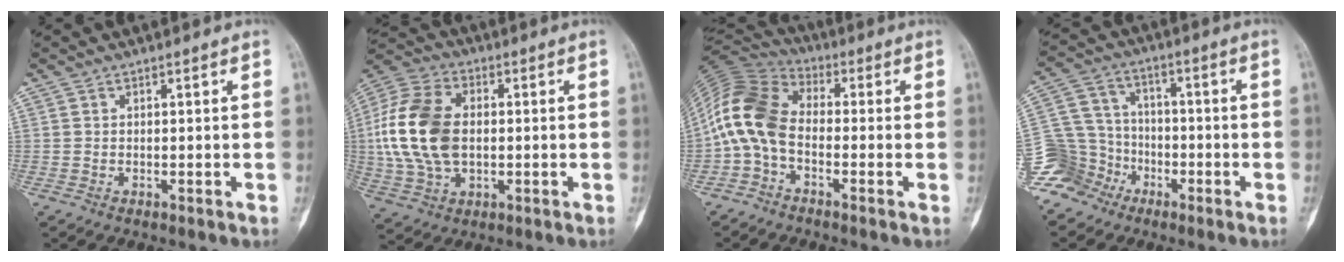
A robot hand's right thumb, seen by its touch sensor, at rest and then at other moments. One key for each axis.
{"total": 17.6, "fx": 0.3, "fy": 11.4, "fz": 13.4, "tx": -0.273, "ty": 0.014, "tz": 0.006}
{"total": 12.1, "fx": -2.2, "fy": 7.7, "fz": 9.1, "tx": -0.187, "ty": 0.043, "tz": -0.062}
{"total": 11.7, "fx": -6.8, "fy": 9.3, "fz": 1.6, "tx": -0.024, "ty": 0.065, "tz": -0.132}